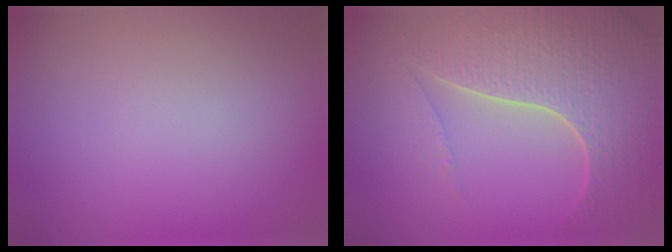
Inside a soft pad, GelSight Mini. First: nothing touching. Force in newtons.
{"total": 7.5, "press": 5.6, "slide": 5.0}